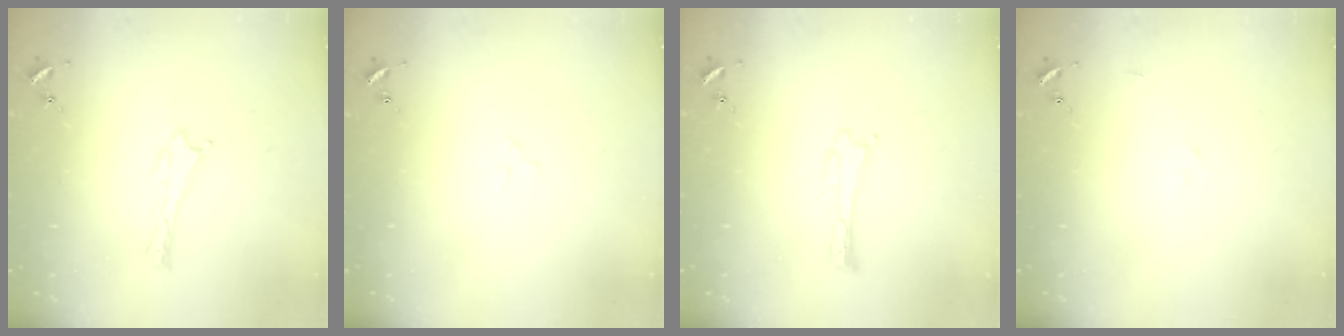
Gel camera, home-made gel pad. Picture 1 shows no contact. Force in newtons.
{"total": 2.0, "press": 2.0, "slide": 0.2}
{"total": 0.0}
{"total": 2.2, "press": 2.2, "slide": 0.2}